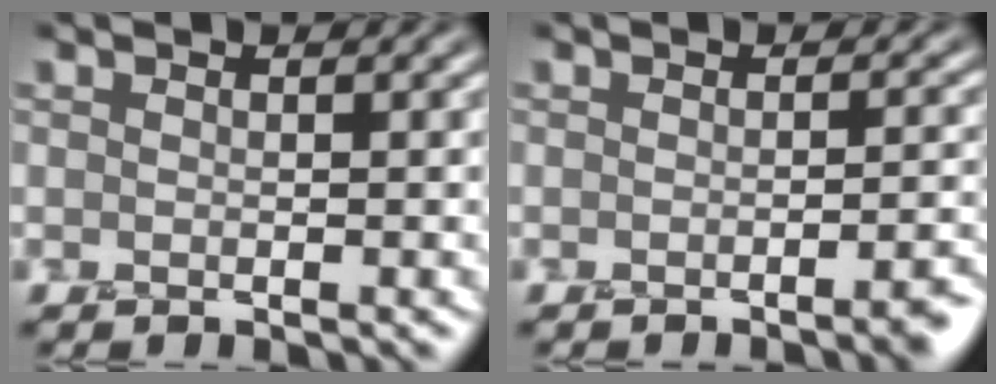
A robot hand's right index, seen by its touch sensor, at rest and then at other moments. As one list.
[{"total": 2.5, "force": [-1.3, 0.6, 2.0], "torque": [-0.016, 0.001, -0.029]}]